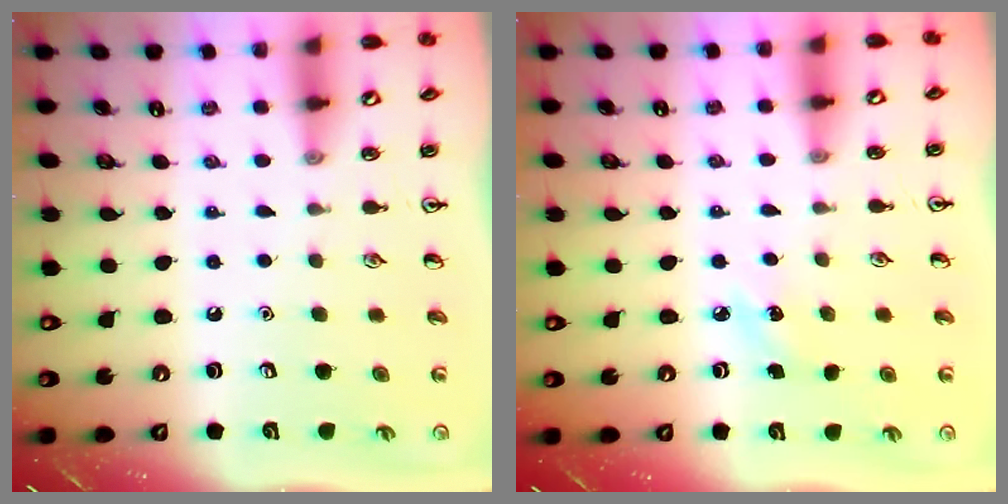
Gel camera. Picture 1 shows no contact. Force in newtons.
{"total": 4.5, "press": 4.3, "slide": 1.6}